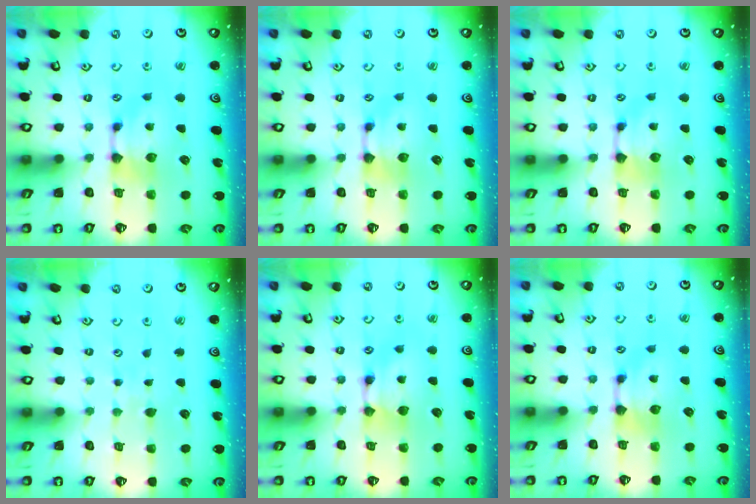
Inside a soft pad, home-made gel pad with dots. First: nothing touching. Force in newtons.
{"total": 0.0}
{"total": 0.0}
{"total": 5.2, "press": 5.2, "slide": 0.3}
{"total": 1.7, "press": 1.7, "slide": 0.2}
{"total": 0.0}